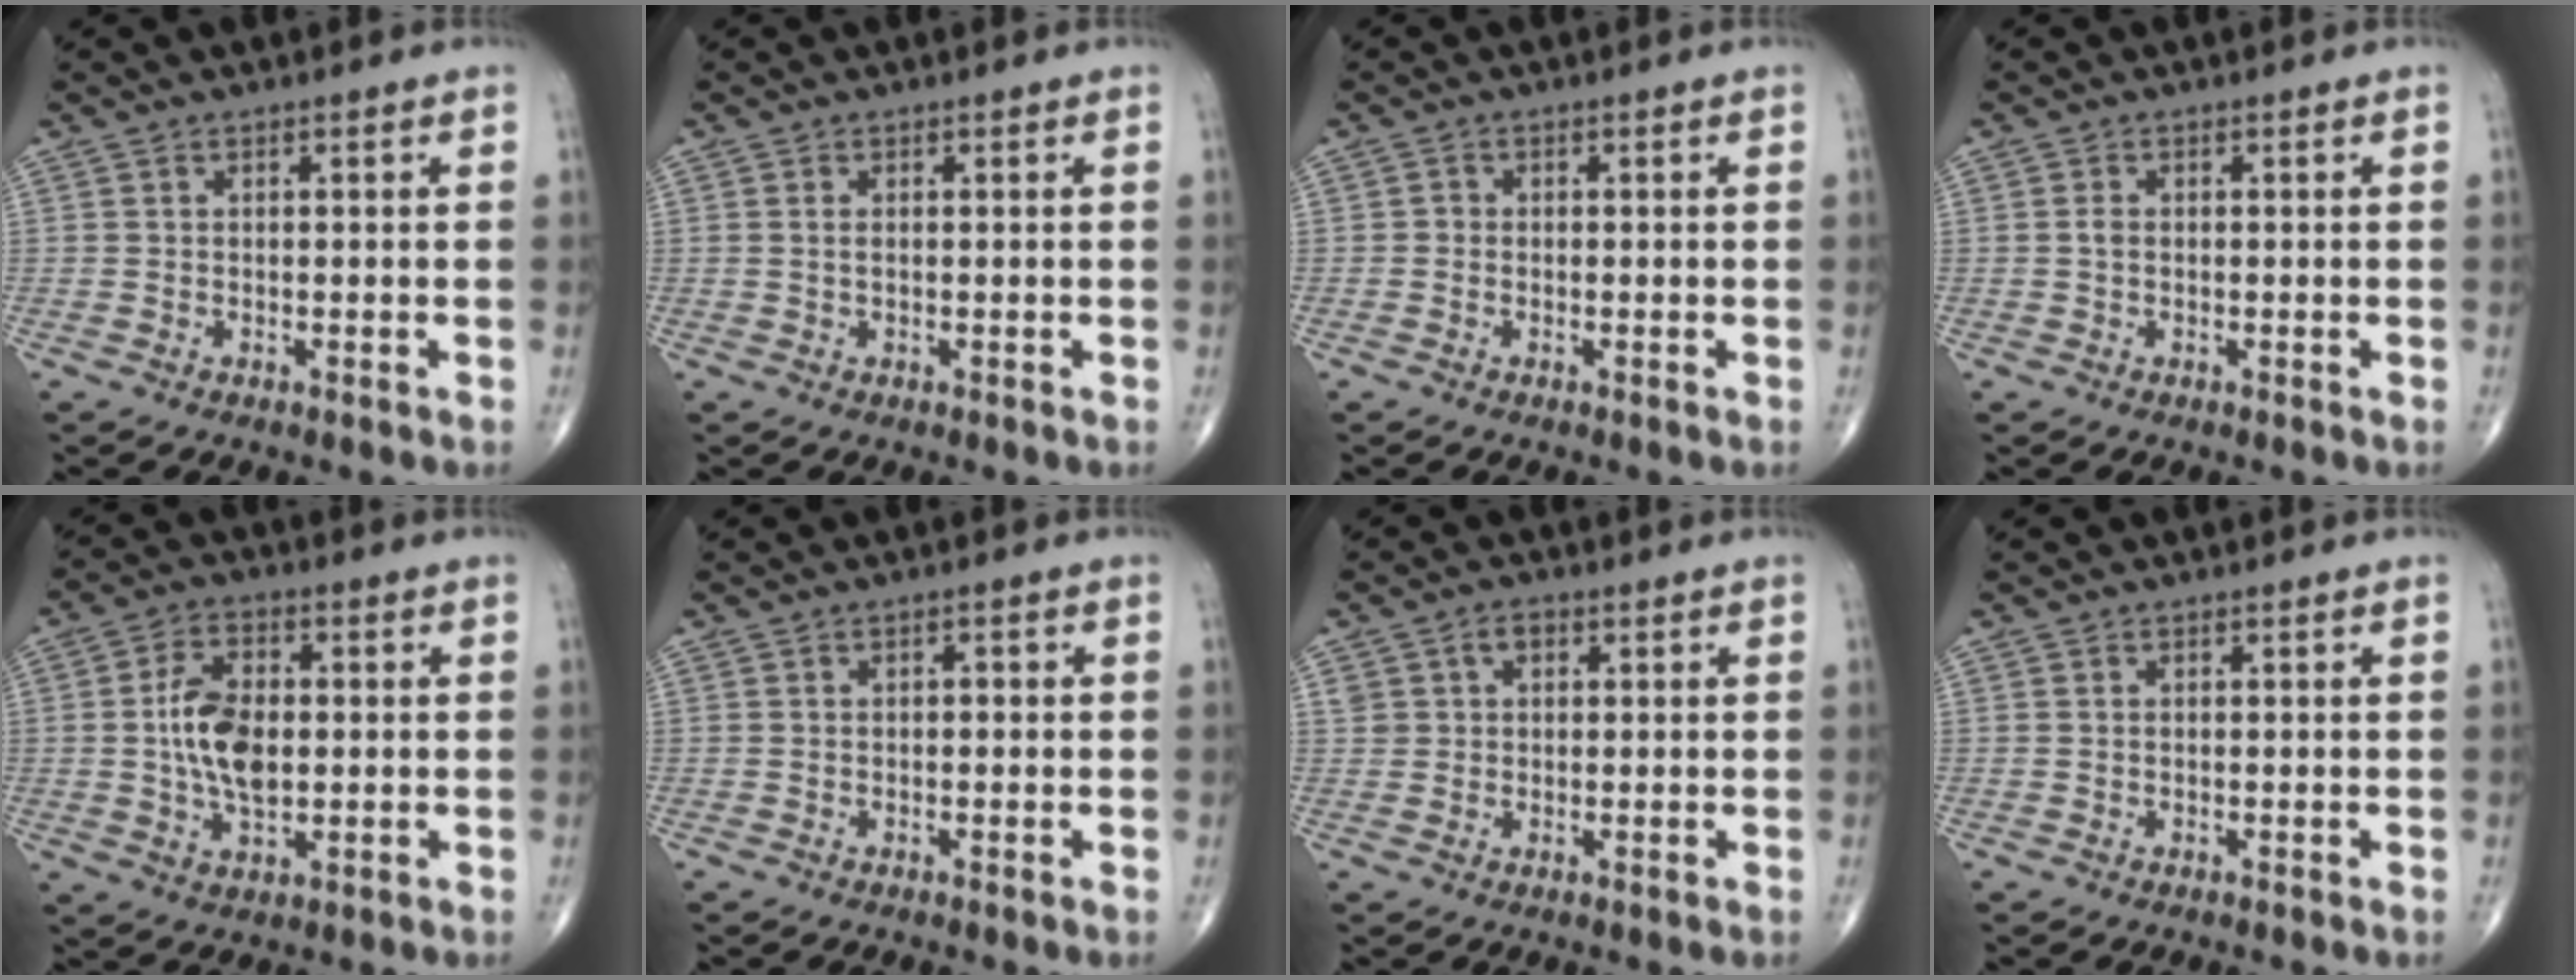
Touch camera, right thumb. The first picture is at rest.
{"total": 0.7, "force": [0.1, 0.3, 0.7], "torque": [-0.013, 0.000, 0.002]}
{"total": 0.8, "force": [-0.2, 0.7, 0.3], "torque": [0.000, 0.002, -0.008]}
{"total": 1.0, "force": [-0.1, 0.6, 0.8], "torque": [-0.015, 0.000, -0.002]}
{"total": 9.9, "force": [0.1, 5.6, 8.2], "torque": [-0.142, 0.003, 0.000]}
{"total": 0.7, "force": [0.0, 0.4, 0.6], "torque": [-0.003, 0.002, -0.003]}
{"total": 3.0, "force": [1.1, 2.3, 1.5], "torque": [-0.014, 0.002, 0.022]}
{"total": 0.0}